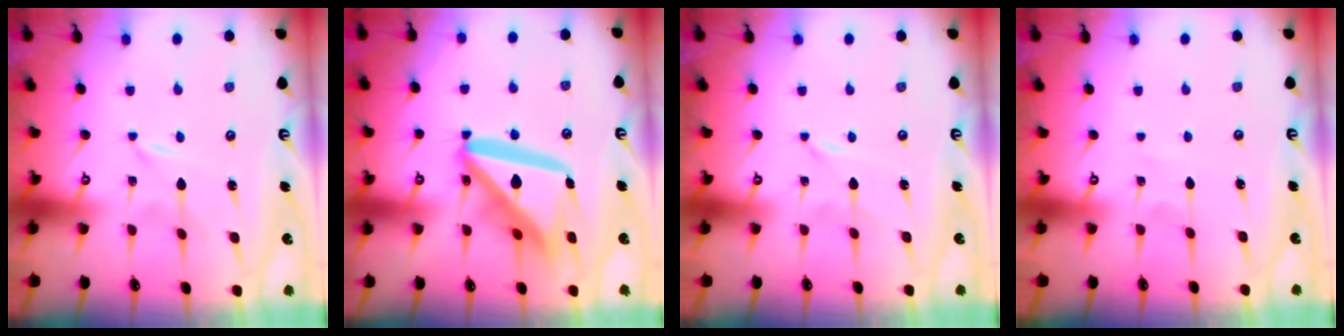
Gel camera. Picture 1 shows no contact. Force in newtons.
{"total": 20.0, "press": 19.8, "slide": 2.4}
{"total": 0.0}
{"total": 2.1, "press": 2.0, "slide": 0.3}